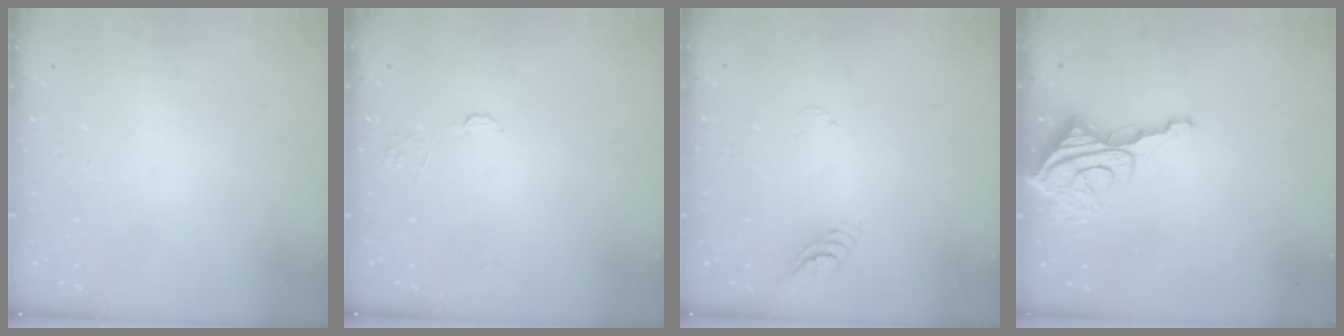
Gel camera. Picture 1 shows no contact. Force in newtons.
{"total": 5.7, "press": 5.6, "slide": 0.6}
{"total": 3.6, "press": 3.6, "slide": 0.5}
{"total": 9.5, "press": 9.4, "slide": 0.9}